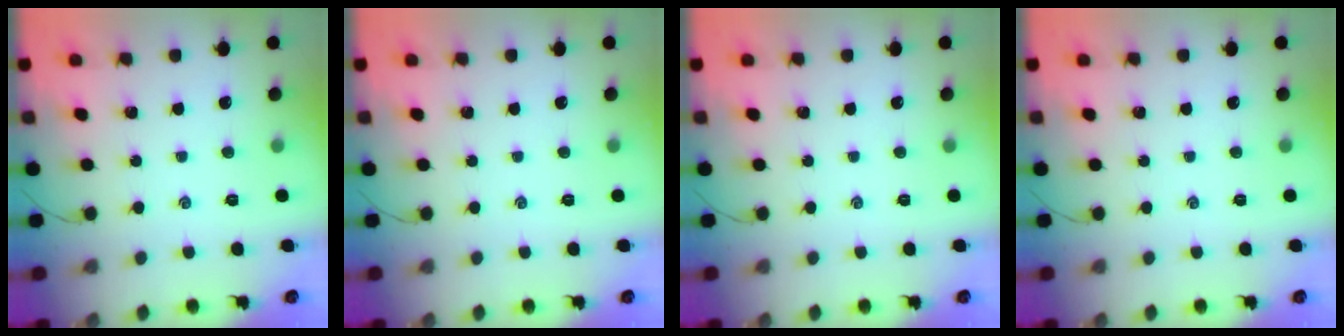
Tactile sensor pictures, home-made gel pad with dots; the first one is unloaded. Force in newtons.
{"total": 0.0}
{"total": 0.0}
{"total": 0.0}